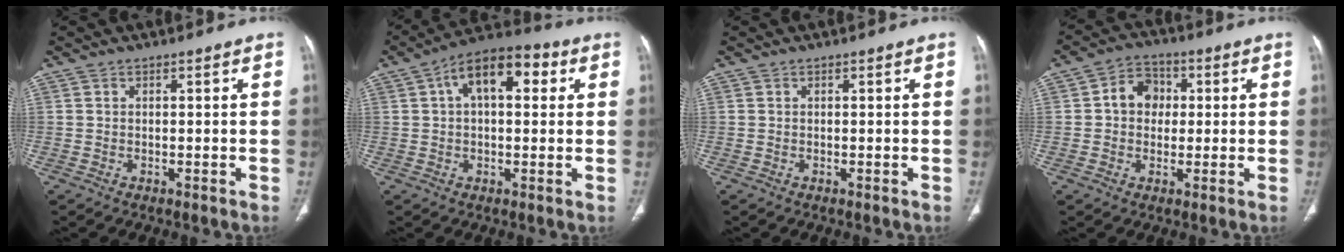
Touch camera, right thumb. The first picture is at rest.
{"total": 12.0, "force": [3.5, 6.3, 9.6], "torque": [-0.136, 0.031, 0.047]}
{"total": 0.0}
{"total": 7.0, "force": [0.8, 5.8, 3.8], "torque": [-0.035, 0.013, 0.006]}